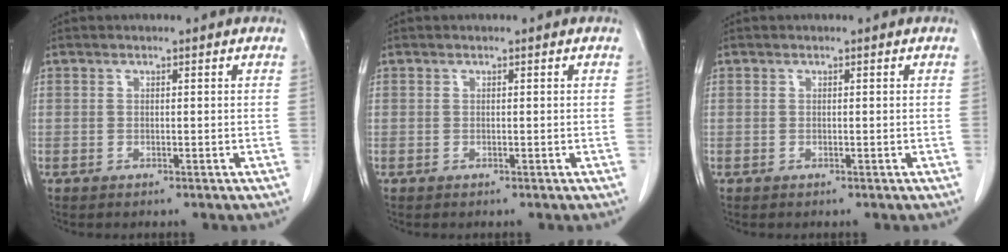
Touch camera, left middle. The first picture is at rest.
{"total": 0.0}
{"total": 0.0}